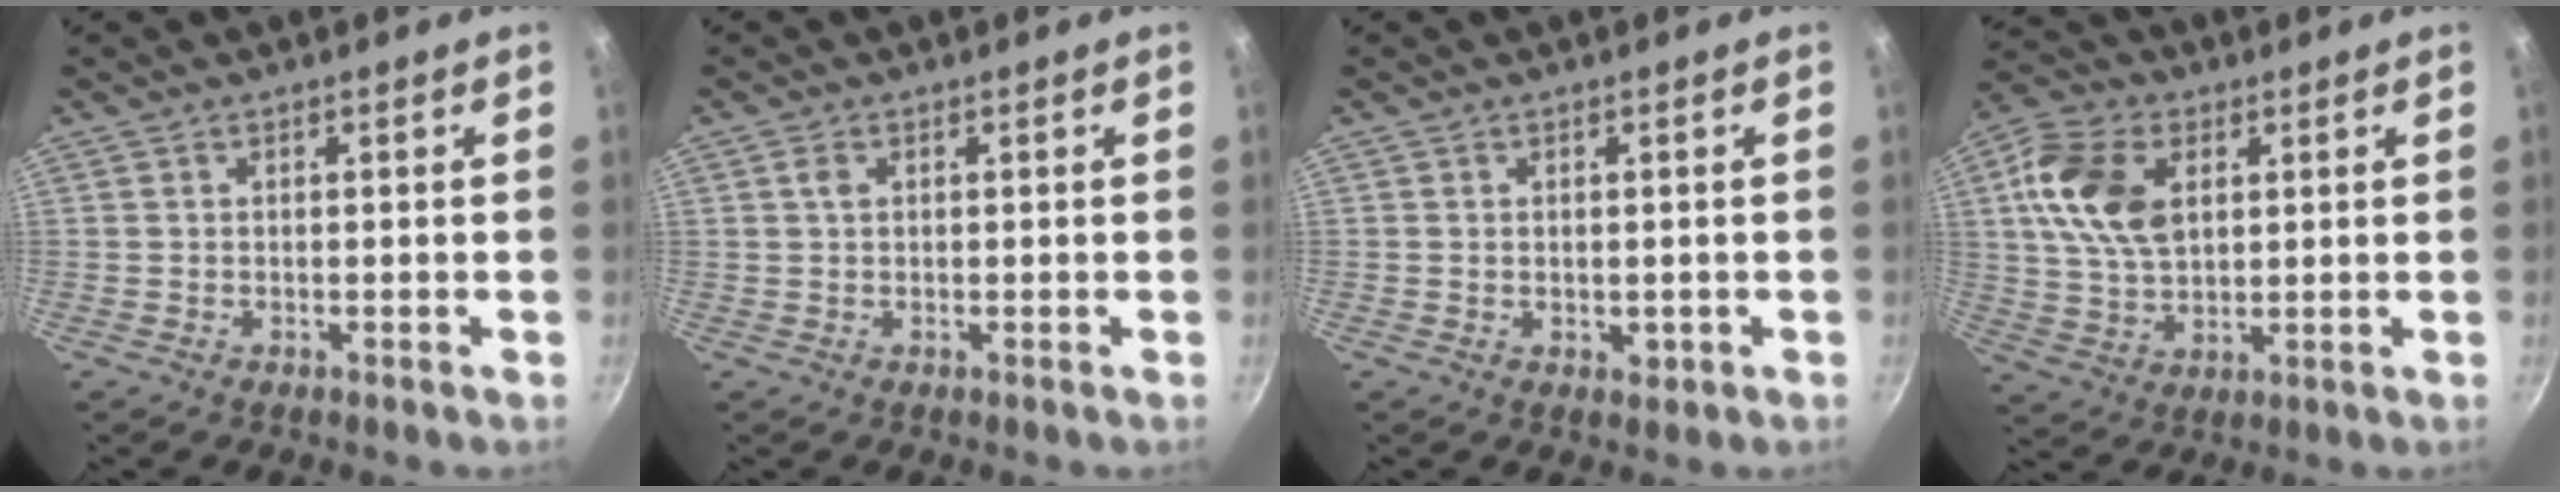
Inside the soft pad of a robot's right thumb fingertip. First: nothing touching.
{"total": 1.3, "force": [0.4, 0.8, 0.9], "torque": [-0.012, 0.000, 0.005]}
{"total": 1.7, "force": [-0.1, 1.2, 1.2], "torque": [-0.014, -0.003, 0.000]}
{"total": 13.7, "force": [3.4, 8.9, 9.8], "torque": [-0.169, -0.003, 0.062]}